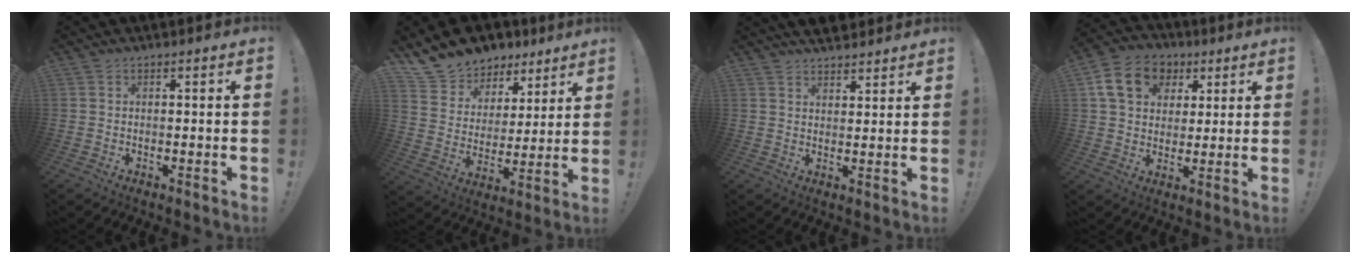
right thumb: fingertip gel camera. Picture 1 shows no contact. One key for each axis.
{"total": 12.0, "fx": 9.4, "fy": 7.4, "fz": 1.7, "tx": -0.033, "ty": -0.078, "tz": 0.179}
{"total": 4.3, "fx": 4.0, "fy": 1.6, "fz": 0.6, "tx": -0.007, "ty": -0.026, "tz": 0.074}
{"total": 14.7, "fx": 5.5, "fy": 11.6, "fz": 7.2, "tx": -0.099, "ty": -0.011, "tz": 0.110}